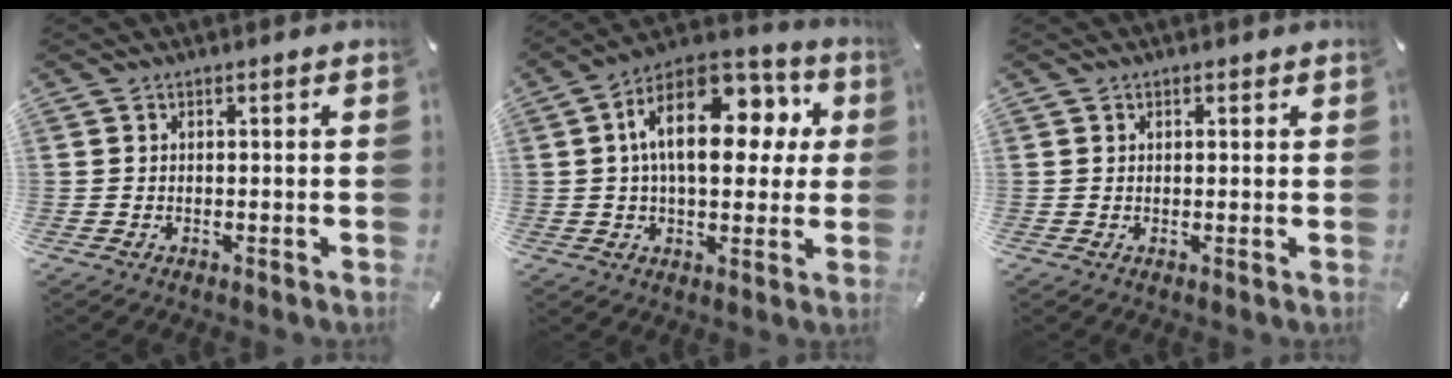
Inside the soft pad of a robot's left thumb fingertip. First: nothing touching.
{"total": 18.7, "force": [5.2, 10.9, 14.3], "torque": [-0.244, -0.010, 0.088]}
{"total": 0.8, "force": [0.2, 0.8, 0.1], "torque": [0.003, 0.002, 0.002]}